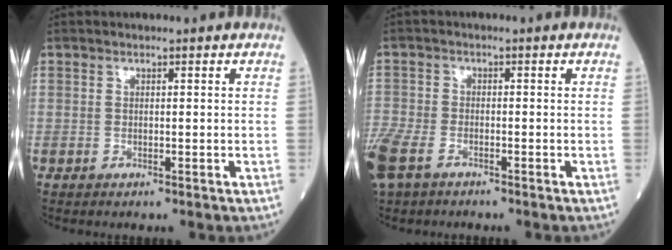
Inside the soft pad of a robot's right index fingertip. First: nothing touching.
{"total": 10.2, "force": [-6.3, 5.7, 5.7], "torque": [-0.168, -0.012, -0.115]}